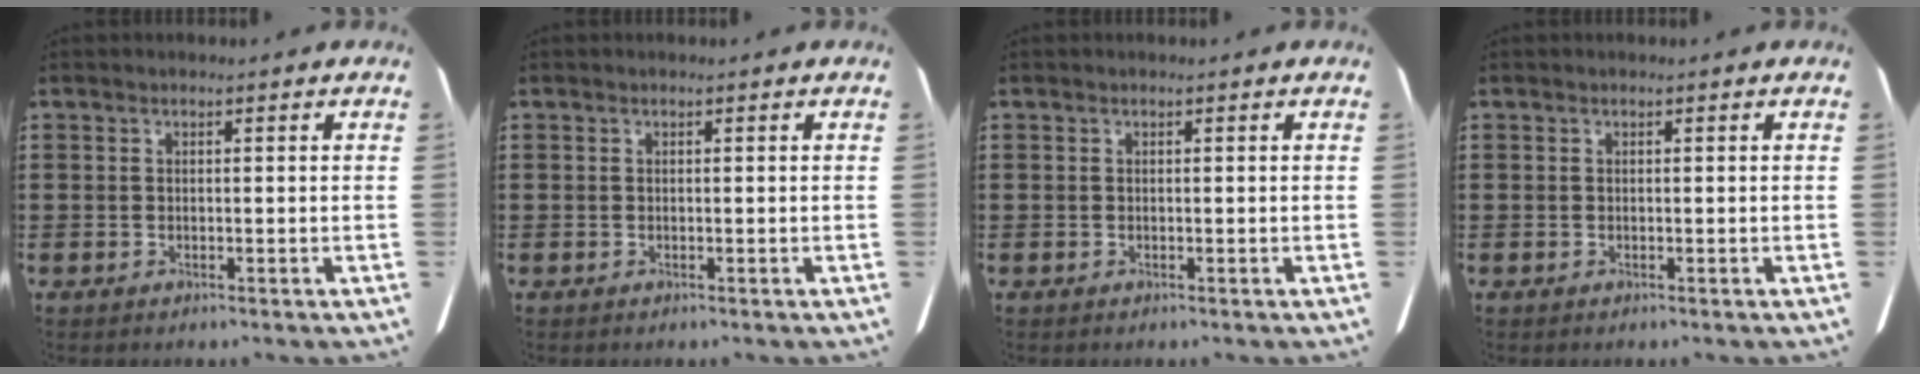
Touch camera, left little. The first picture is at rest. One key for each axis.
{"total": 0.0}
{"total": 0.0}
{"total": 0.0}